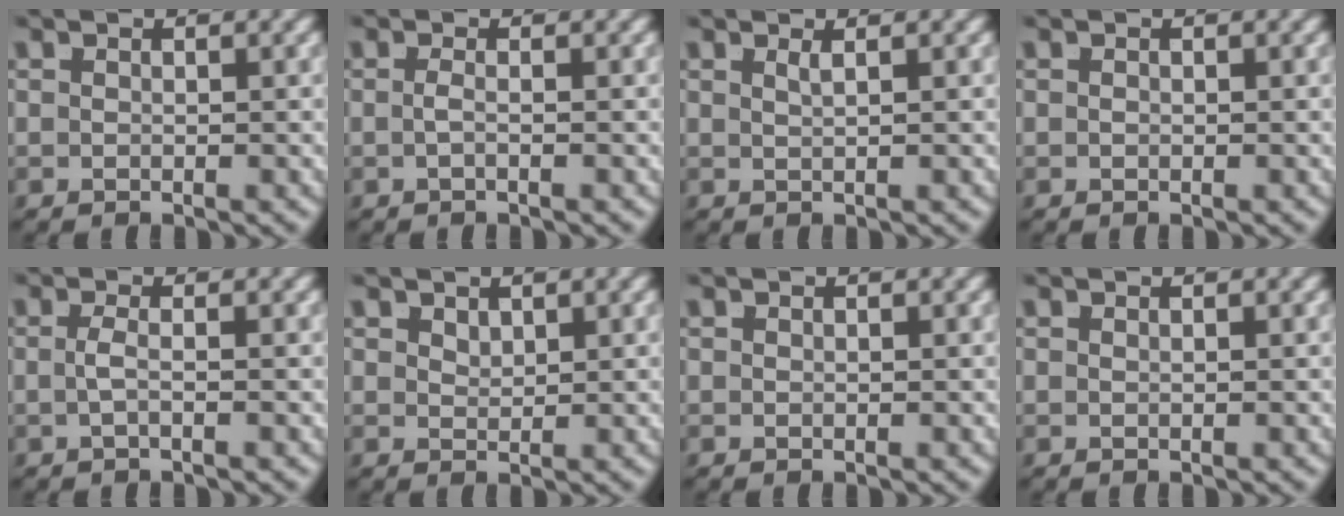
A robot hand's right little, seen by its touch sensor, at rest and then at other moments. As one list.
[{"total": 1.2, "force": [-0.6, -0.8, 0.6], "torque": [-0.013, -0.007, -0.008]}, {"total": 1.2, "force": [0.3, -1.1, 0.3], "torque": [0.001, -0.004, 0.012]}, {"total": 0.0}, {"total": 1.4, "force": [-0.7, -0.9, 0.9], "torque": [-0.022, -0.008, -0.006]}, {"total": 1.3, "force": [1.2, -0.3, 0.2], "torque": [0.006, -0.006, 0.033]}, {"total": 0.0}, {"total": 0.0}]